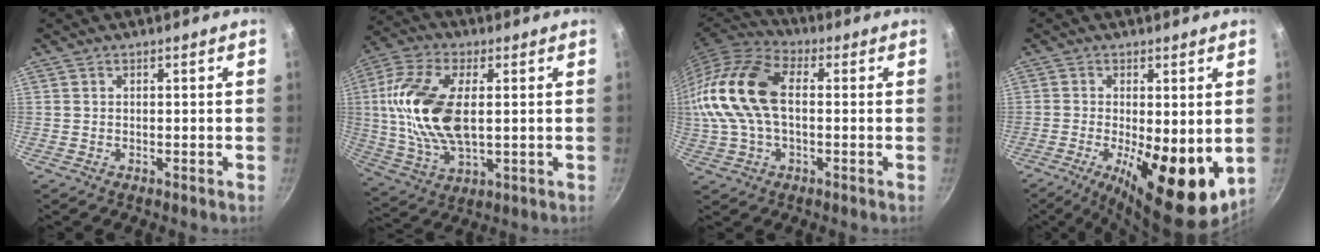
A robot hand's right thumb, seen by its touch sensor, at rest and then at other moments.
{"total": 17.8, "force": [1.9, 9.2, 15.1], "torque": [-0.300, 0.004, 0.032]}
{"total": 17.5, "force": [0.8, 10.4, 14.1], "torque": [-0.286, 0.031, 0.001]}
{"total": 15.7, "force": [-2.7, 6.1, 14.3], "torque": [-0.207, -0.022, -0.032]}